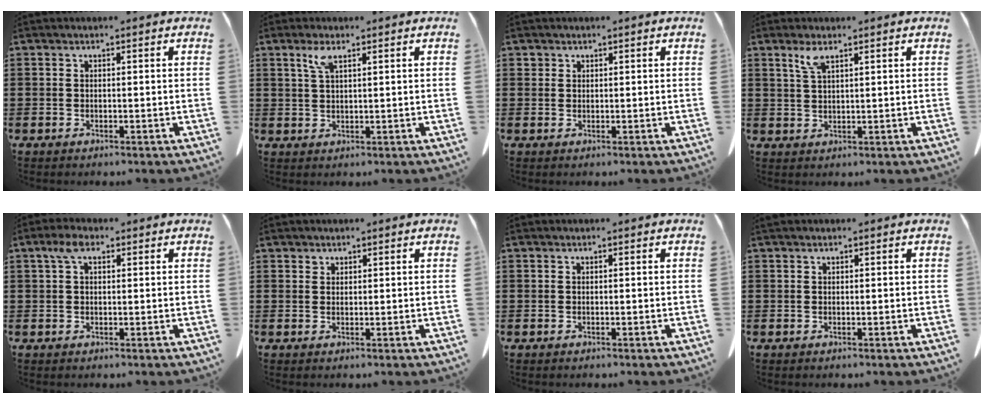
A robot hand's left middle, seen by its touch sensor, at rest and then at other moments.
{"total": 3.0, "force": [1.8, 0.7, 2.3], "torque": [-0.053, 0.002, 0.032]}
{"total": 0.7, "force": [0.6, 0.4, 0.0], "torque": [-0.003, -0.002, 0.012]}
{"total": 3.0, "force": [2.0, 0.5, 2.2], "torque": [-0.050, 0.001, 0.036]}
{"total": 3.4, "force": [1.4, 1.6, 2.7], "torque": [-0.061, 0.009, 0.023]}
{"total": 1.1, "force": [0.9, 0.5, 0.0], "torque": [-0.004, 0.000, 0.019]}
{"total": 0.0}
{"total": 0.0}